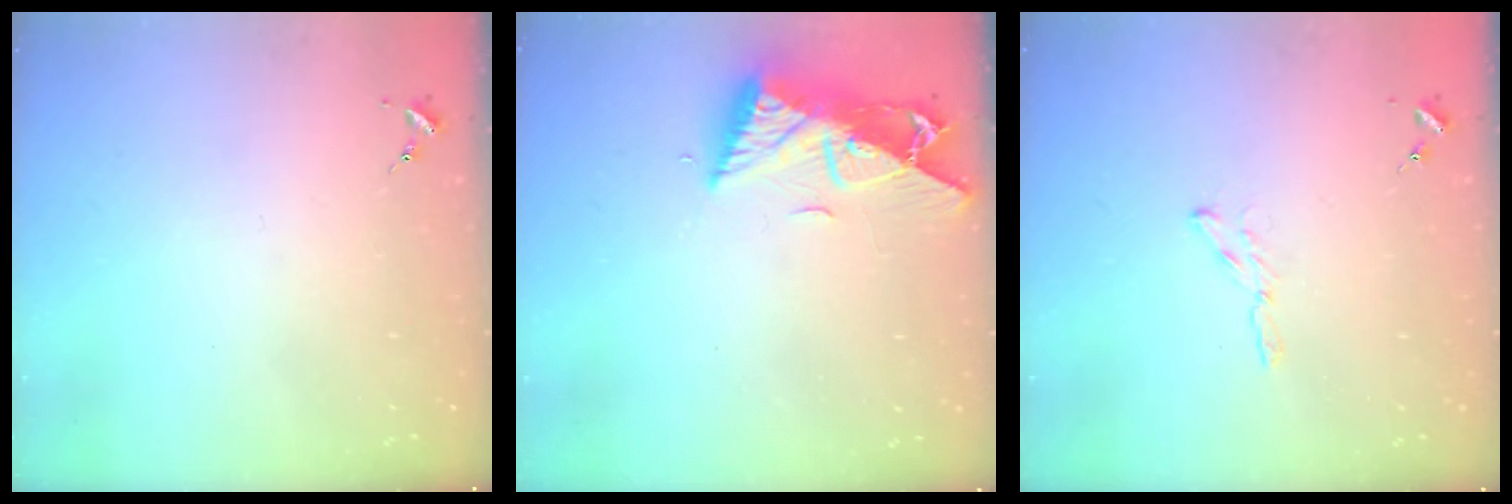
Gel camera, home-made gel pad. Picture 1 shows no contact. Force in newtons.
{"total": 10.2, "press": 10.1, "slide": 1.1}
{"total": 2.4, "press": 2.4, "slide": 0.2}